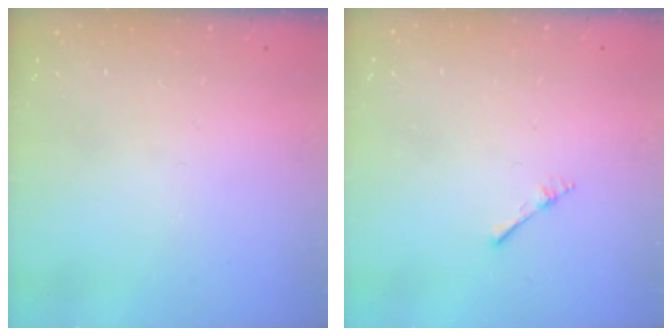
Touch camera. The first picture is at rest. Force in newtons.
{"total": 2.2, "press": 2.2, "slide": 0.3}